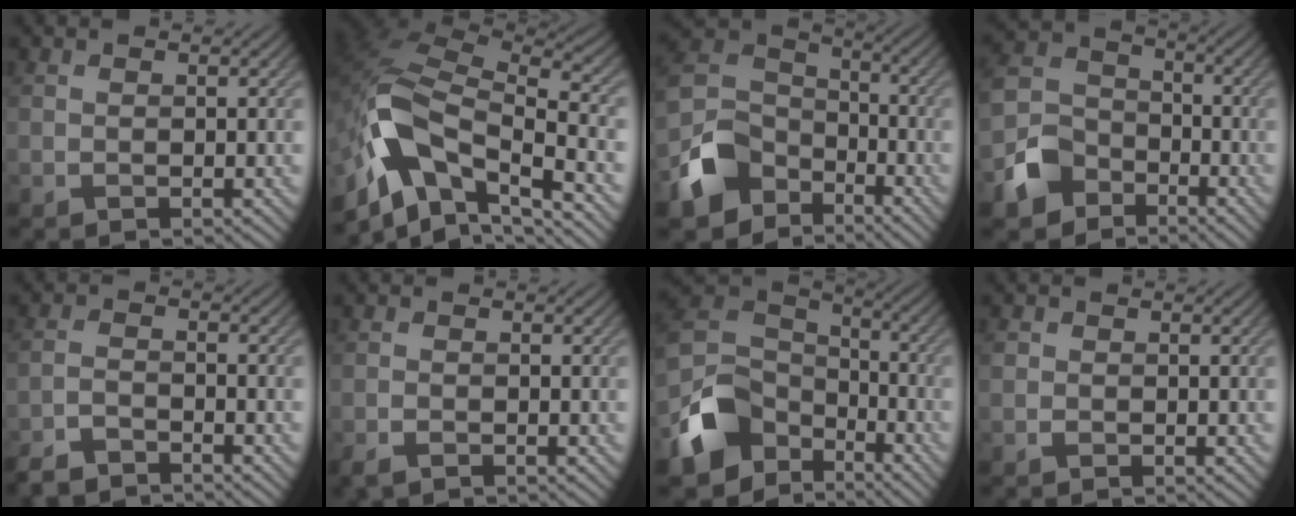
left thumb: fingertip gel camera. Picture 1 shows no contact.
{"total": 14.3, "force": [-6.5, 7.2, 10.5], "torque": [-0.242, -0.007, -0.121]}
{"total": 10.3, "force": [-5.6, 7.5, 4.4], "torque": [-0.131, -0.021, -0.118]}
{"total": 8.0, "force": [-4.6, 5.8, 3.1], "torque": [-0.085, -0.008, -0.110]}
{"total": 3.9, "force": [-3.6, 0.6, 1.4], "torque": [-0.033, -0.003, -0.077]}
{"total": 1.9, "force": [-1.3, 0.7, 1.2], "torque": [-0.027, -0.001, -0.029]}
{"total": 11.5, "force": [-5.9, 8.2, 5.6], "torque": [-0.157, -0.019, -0.113]}
{"total": 0.8, "force": [-0.1, 0.8, 0.1], "torque": [0.005, 0.000, -0.005]}